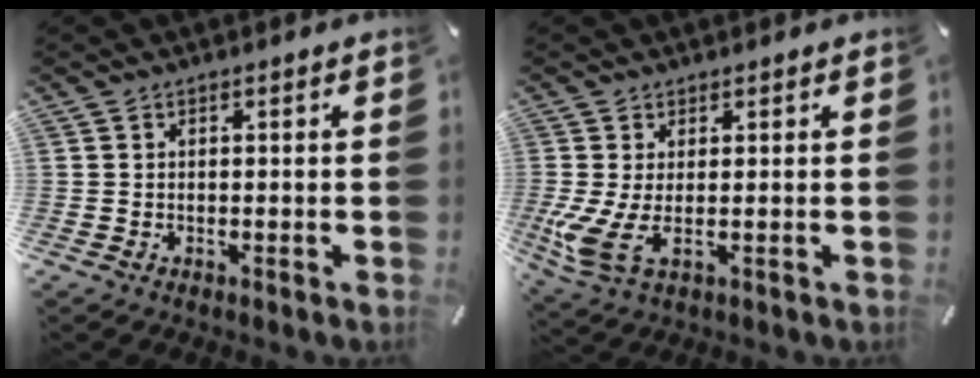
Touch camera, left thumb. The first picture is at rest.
{"total": 6.2, "force": [0.0, 2.6, 5.7], "torque": [-0.138, -0.020, 0.001]}